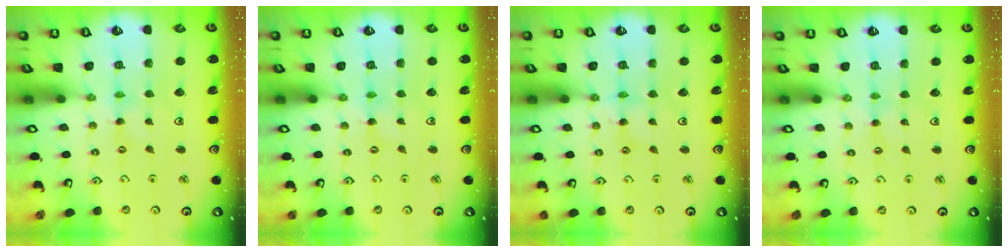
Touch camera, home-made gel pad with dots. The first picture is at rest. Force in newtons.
{"total": 0.0}
{"total": 2.9, "press": 2.9, "slide": 0.4}
{"total": 1.7, "press": 1.7, "slide": 0.4}